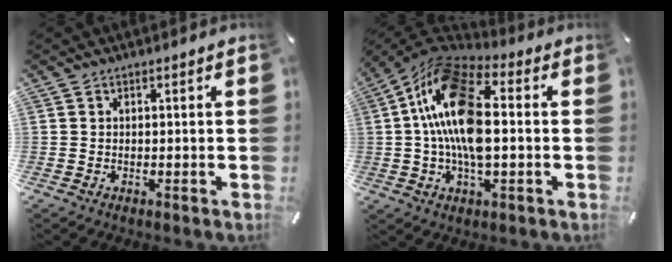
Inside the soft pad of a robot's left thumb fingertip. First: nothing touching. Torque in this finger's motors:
{"motor_torque": [0.77, 1.21, 2.77, 0.00, 0.84]}